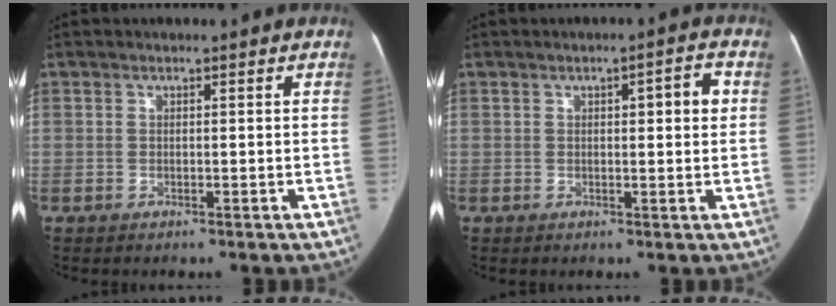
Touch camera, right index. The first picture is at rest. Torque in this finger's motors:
{"motor_torque": [-0.09, 0.12, -0.08, 0.00]}